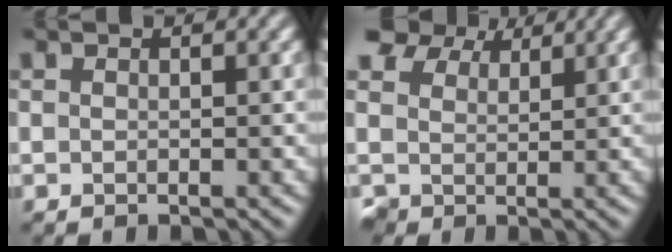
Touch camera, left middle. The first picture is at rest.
{"total": 6.1, "force": [4.4, 3.7, 2.1], "torque": [-0.060, 0.007, 0.076]}